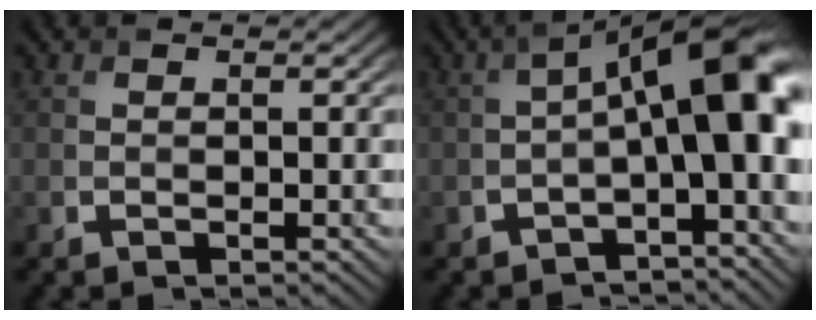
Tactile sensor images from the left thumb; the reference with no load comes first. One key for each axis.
{"total": 11.2, "fx": -0.8, "fy": 4.7, "fz": 10.1, "tx": -0.144, "ty": 0.010, "tz": -0.019}